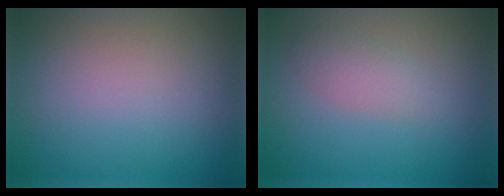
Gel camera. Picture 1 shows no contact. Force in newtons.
{"total": 1.9, "press": 1.9, "slide": 0.1}